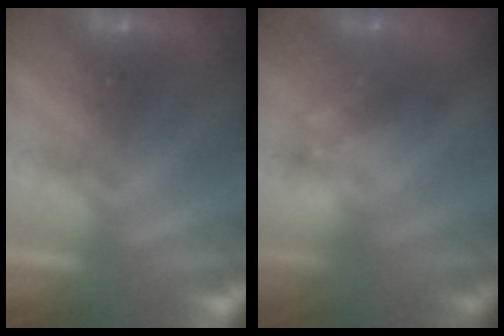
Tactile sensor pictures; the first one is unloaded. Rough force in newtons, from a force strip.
{"total": 2.9}